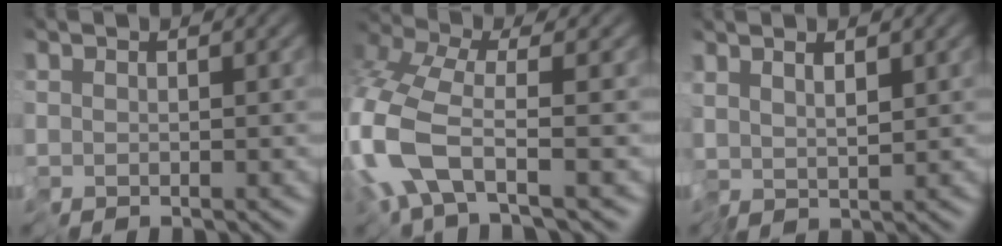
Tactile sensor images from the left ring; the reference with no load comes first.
{"total": 6.9, "force": [-3.2, 2.6, 5.5], "torque": [-0.137, 0.003, -0.080]}
{"total": 2.2, "force": [1.1, 0.7, 1.8], "torque": [-0.038, 0.005, 0.022]}